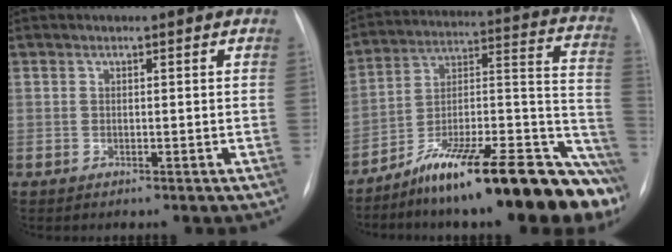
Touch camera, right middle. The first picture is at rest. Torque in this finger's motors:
{"motor_torque": [1.55, -0.58, 0.43, 0.21]}